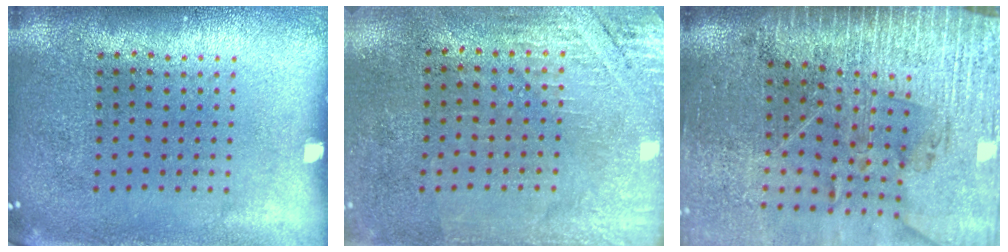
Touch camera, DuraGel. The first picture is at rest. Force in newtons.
{"total": 2.8, "press": 2.5, "slide": 1.3}
{"total": 3.5, "press": 3.2, "slide": 1.4}